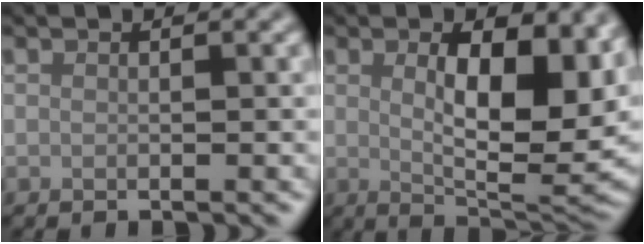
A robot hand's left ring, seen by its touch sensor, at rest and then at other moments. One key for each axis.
{"total": 11.0, "fx": 2.1, "fy": 4.8, "fz": 9.7, "tx": -0.134, "ty": -0.014, "tz": 0.038}